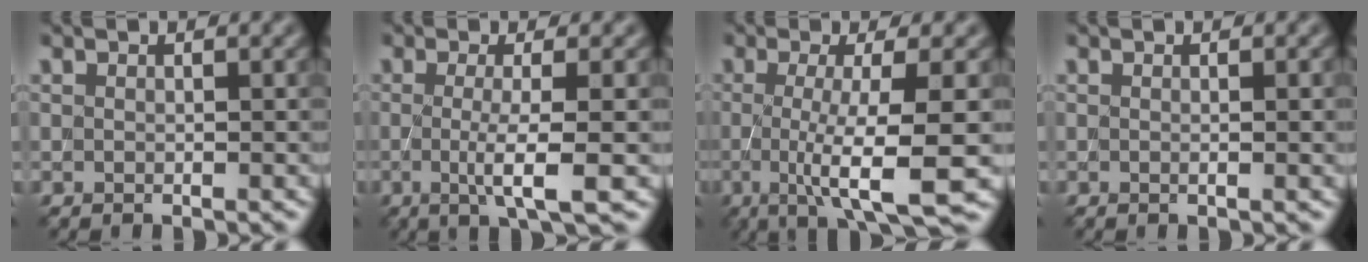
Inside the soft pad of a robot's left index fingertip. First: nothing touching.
{"total": 4.6, "force": [-0.6, 0.9, 4.4], "torque": [-0.076, -0.011, -0.012]}
{"total": 8.2, "force": [-1.3, 1.7, 7.9], "torque": [-0.124, -0.015, -0.022]}
{"total": 1.4, "force": [0.1, 0.5, 1.3], "torque": [-0.015, 0.001, -0.005]}